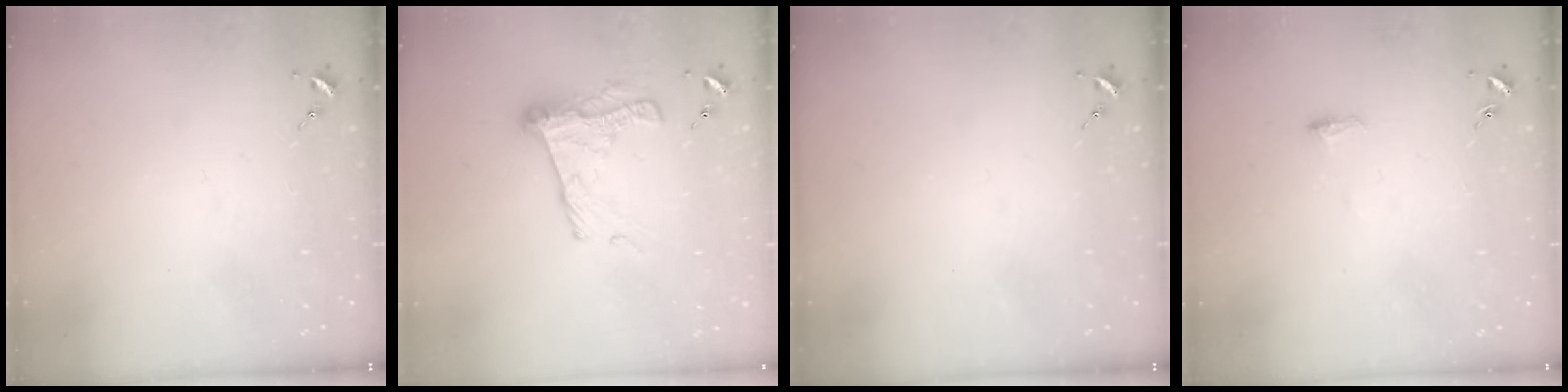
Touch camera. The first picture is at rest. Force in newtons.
{"total": 12.8, "press": 12.8, "slide": 0.7}
{"total": 0.0}
{"total": 6.0, "press": 6.0, "slide": 0.7}